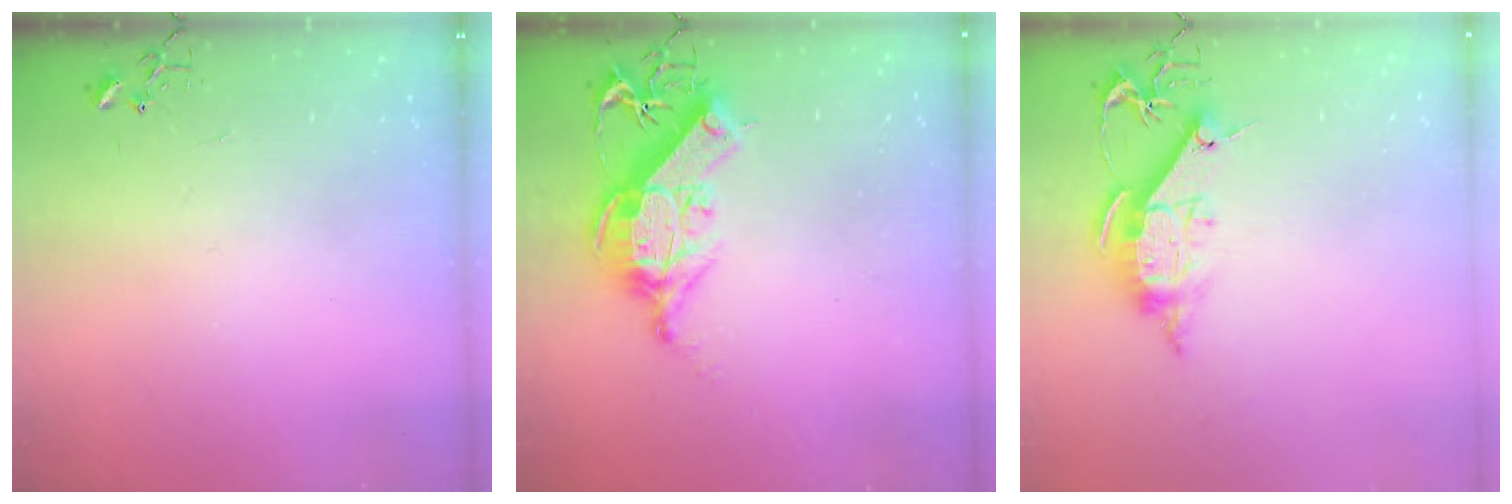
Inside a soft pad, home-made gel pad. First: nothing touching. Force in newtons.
{"total": 13.7, "press": 13.5, "slide": 2.2}
{"total": 12.5, "press": 12.5, "slide": 0.2}